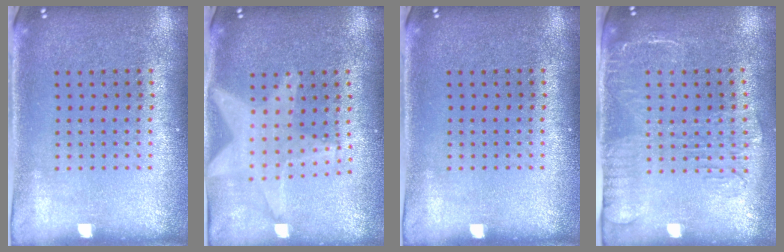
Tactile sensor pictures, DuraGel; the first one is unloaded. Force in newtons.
{"total": 1.3, "press": 1.3, "slide": 0.5}
{"total": 0.0}
{"total": 1.8, "press": 1.5, "slide": 0.9}